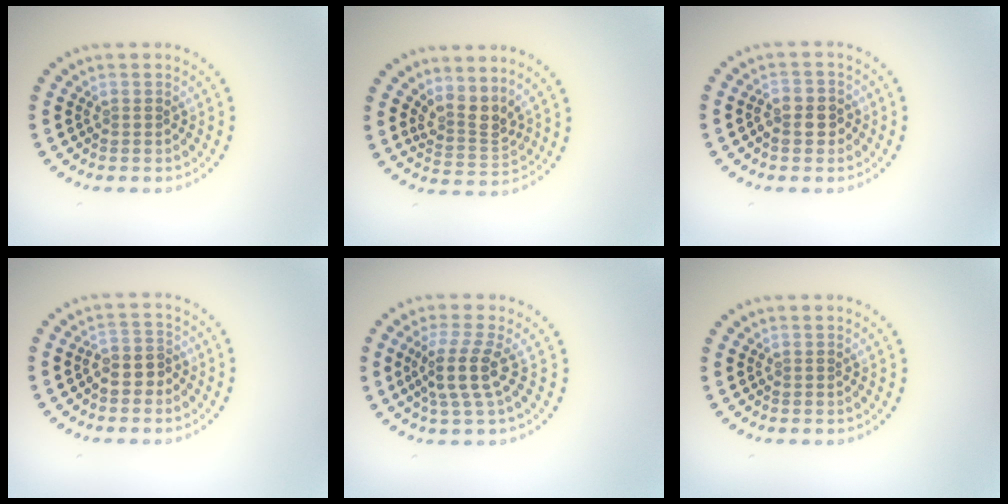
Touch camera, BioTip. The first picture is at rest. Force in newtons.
{"total": 2.8, "press": 2.0, "slide": 2.0}
{"total": 2.1, "press": 2.0, "slide": 0.6}
{"total": 1.7, "press": 1.5, "slide": 0.8}
{"total": 3.5, "press": 2.7, "slide": 2.2}
{"total": 0.0}